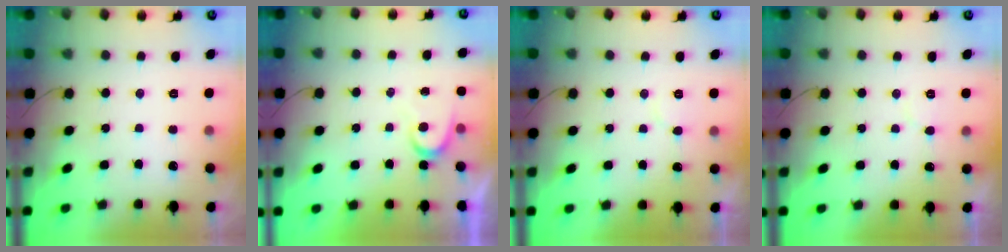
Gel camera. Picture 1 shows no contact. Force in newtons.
{"total": 4.0, "press": 3.9, "slide": 0.5}
{"total": 3.8, "press": 3.8, "slide": 0.2}
{"total": 4.6, "press": 4.6, "slide": 0.3}